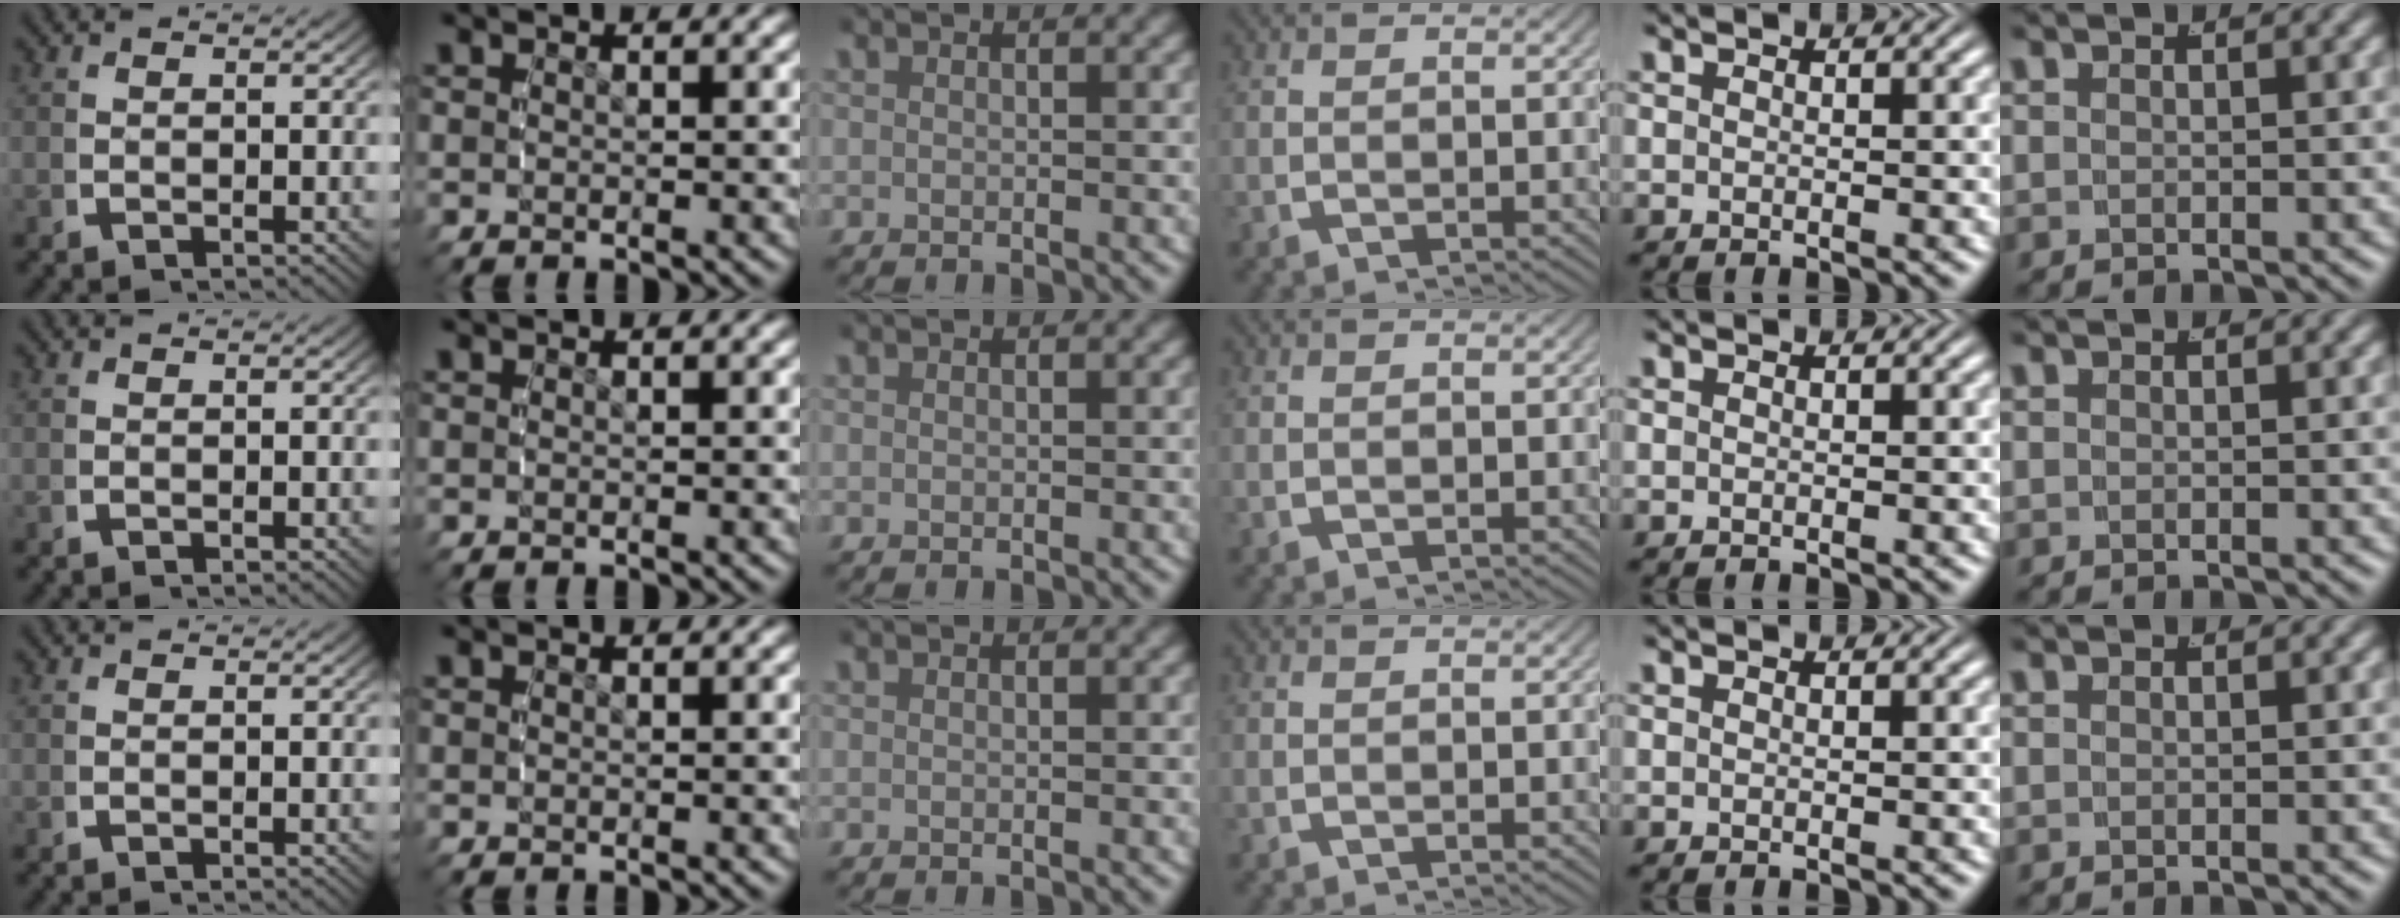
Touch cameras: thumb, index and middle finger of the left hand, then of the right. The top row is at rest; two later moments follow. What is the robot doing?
{"motion": "reach", "object": "jar lid"}